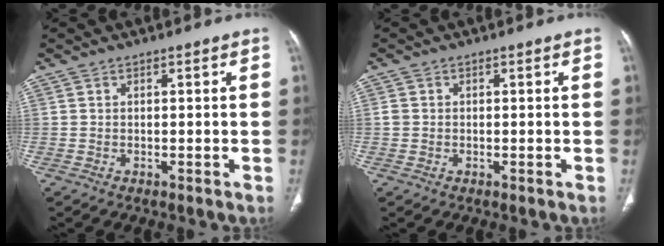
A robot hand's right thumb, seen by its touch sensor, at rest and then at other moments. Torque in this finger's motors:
{"motor_torque": [0.07, -0.12, -0.19, 0.03, -0.02]}